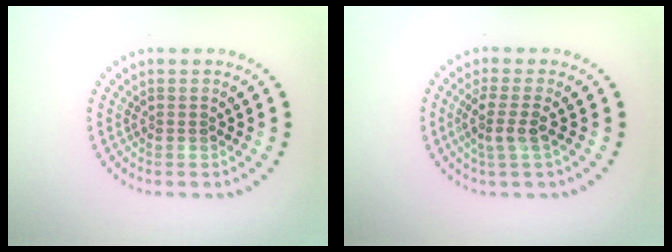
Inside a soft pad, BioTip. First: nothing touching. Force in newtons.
{"total": 2.4, "press": 1.9, "slide": 1.5}